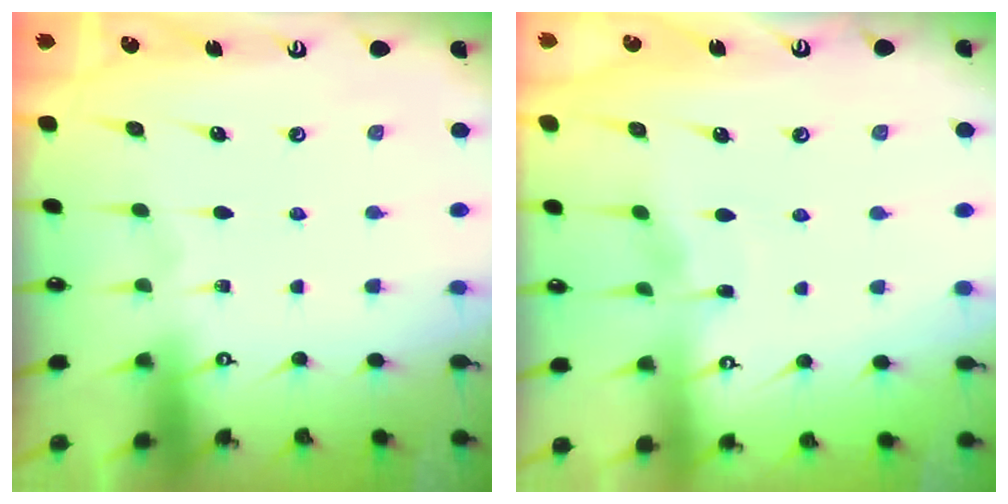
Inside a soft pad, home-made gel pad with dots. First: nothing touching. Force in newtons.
{"total": 3.0, "press": 2.9, "slide": 0.4}